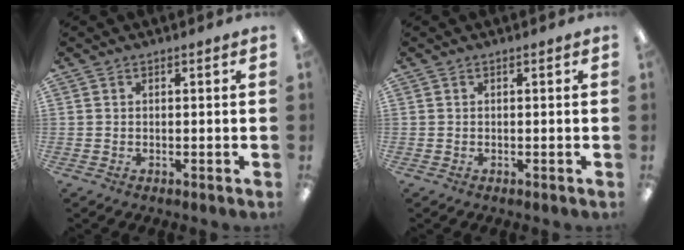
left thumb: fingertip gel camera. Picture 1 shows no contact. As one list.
[{"total": 0.0}]